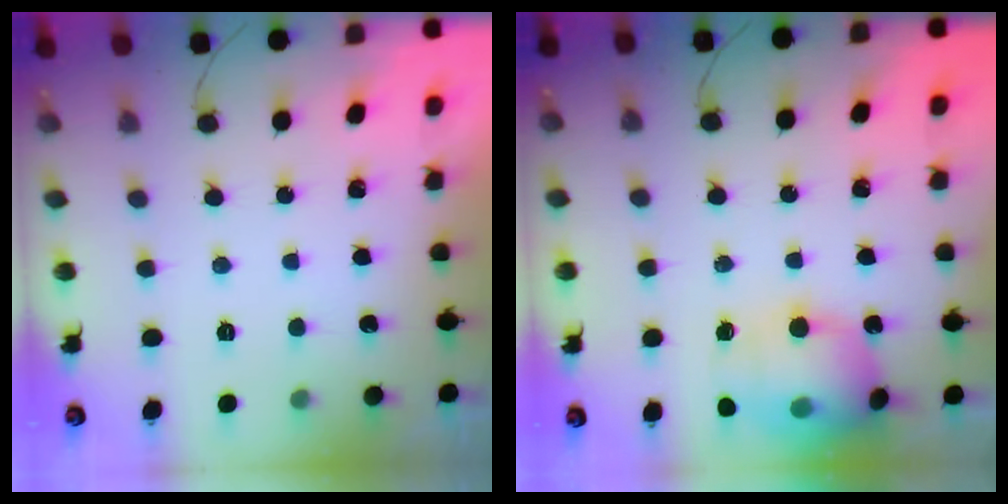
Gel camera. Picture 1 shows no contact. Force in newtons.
{"total": 16.4, "press": 16.2, "slide": 2.9}